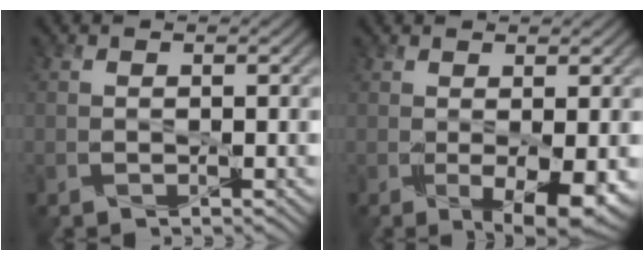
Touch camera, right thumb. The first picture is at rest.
{"total": 4.7, "force": [-0.6, 1.6, 4.4], "torque": [-0.073, -0.010, -0.002]}